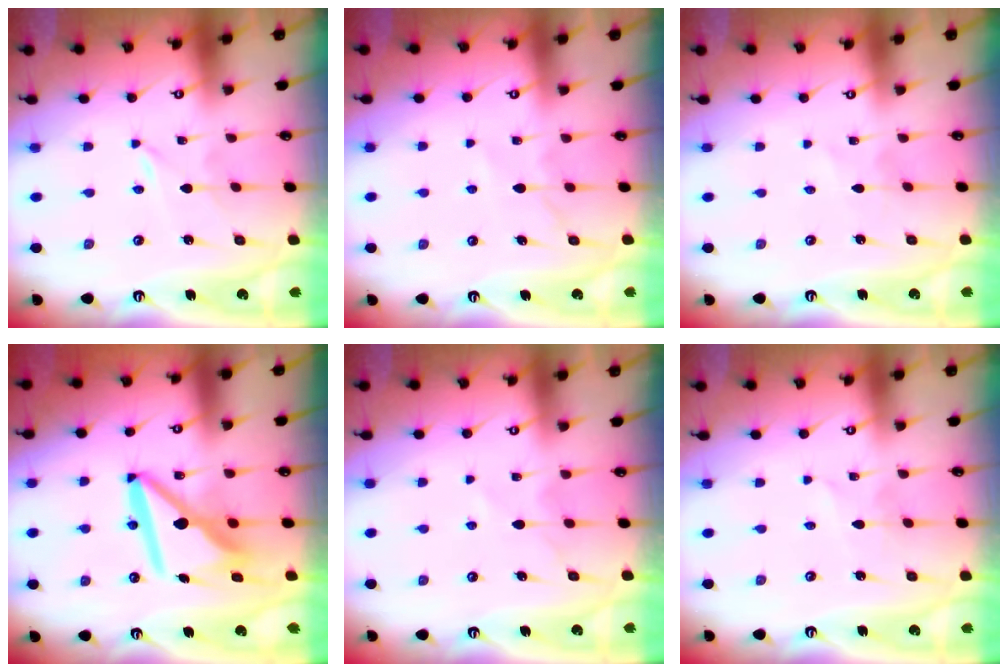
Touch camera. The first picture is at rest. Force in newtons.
{"total": 5.3, "press": 5.2, "slide": 0.9}
{"total": 0.9, "press": 0.9, "slide": 0.0}
{"total": 12.8, "press": 12.7, "slide": 1.4}
{"total": 5.6, "press": 5.5, "slide": 0.7}
{"total": 1.6, "press": 1.6, "slide": 0.1}